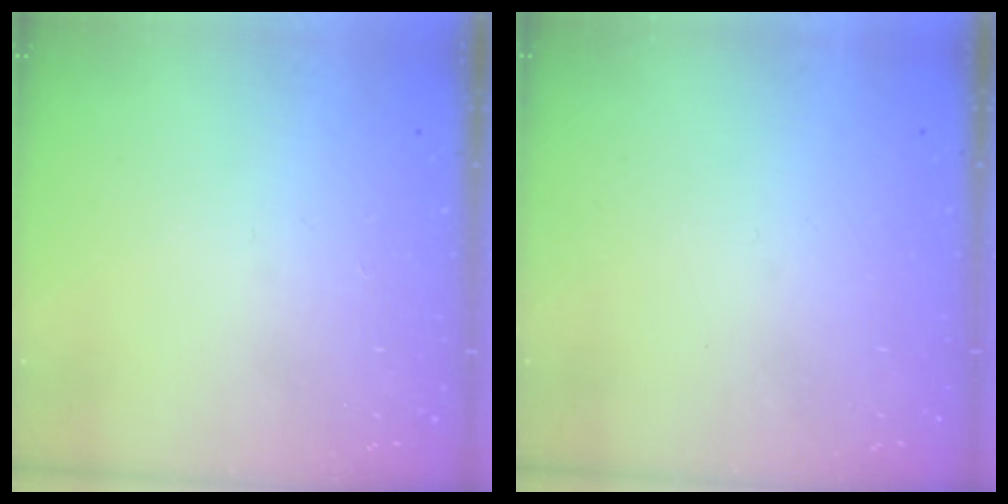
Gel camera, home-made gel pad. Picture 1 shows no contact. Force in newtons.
{"total": 0.8, "press": 0.7, "slide": 0.3}